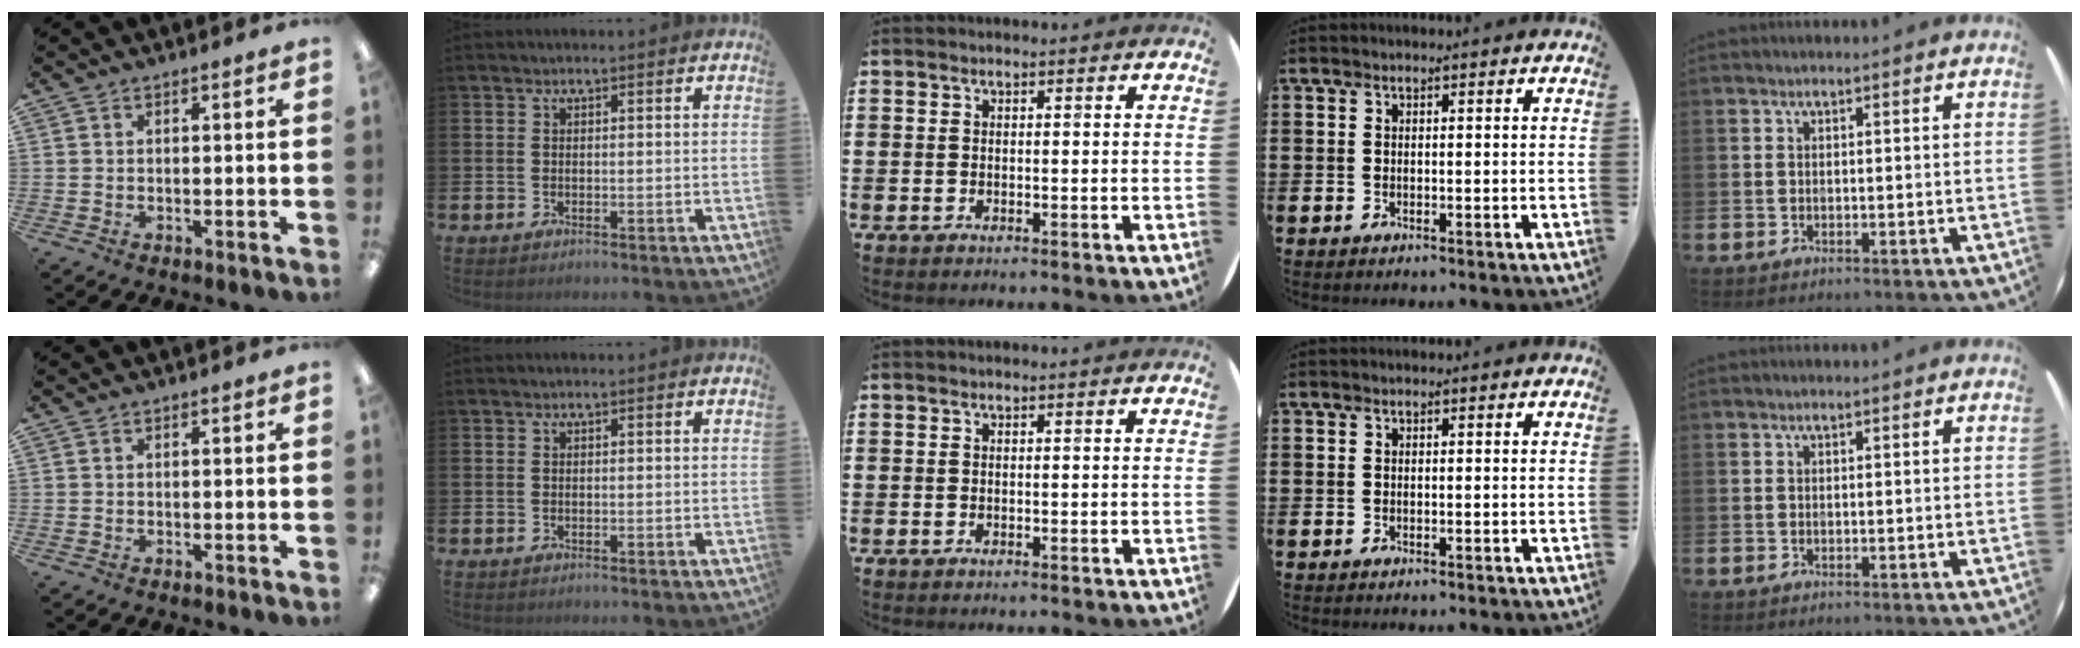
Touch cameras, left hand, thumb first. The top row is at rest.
{}